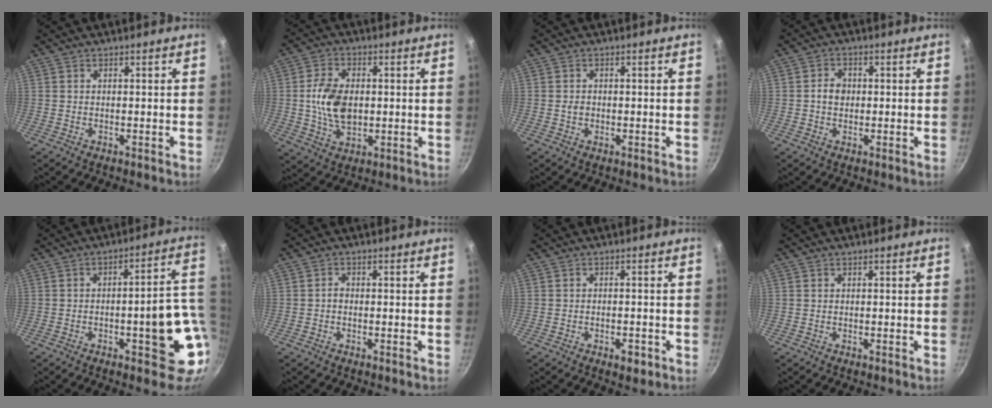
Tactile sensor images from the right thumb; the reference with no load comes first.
{"total": 10.1, "force": [0.3, 6.6, 7.7], "torque": [-0.130, -0.002, 0.005]}
{"total": 1.6, "force": [-0.2, 1.3, 1.0], "torque": [-0.017, 0.002, -0.003]}
{"total": 3.4, "force": [0.1, 2.8, 1.9], "torque": [-0.016, 0.008, -0.002]}
{"total": 14.8, "force": [-2.4, 5.1, 13.7], "torque": [-0.136, 0.019, -0.028]}
{"total": 1.0, "force": [-0.3, 0.7, 0.6], "torque": [-0.010, 0.005, -0.008]}
{"total": 3.0, "force": [-1.5, 1.5, 2.1], "torque": [-0.029, 0.009, -0.017]}
{"total": 0.0}